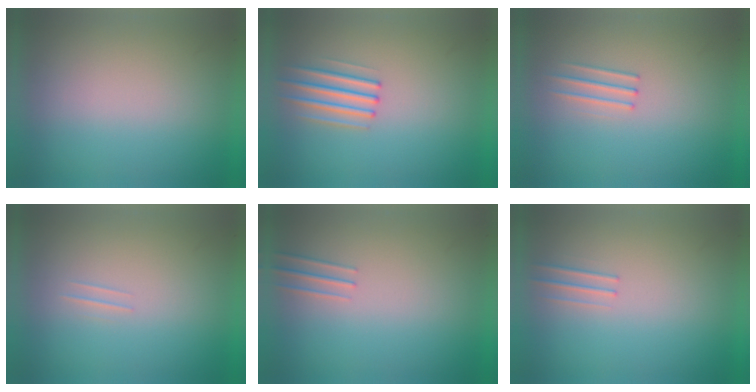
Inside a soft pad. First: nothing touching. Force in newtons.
{"total": 2.2}
{"total": 1.2}
{"total": 1.1}
{"total": 1.0}
{"total": 1.1}